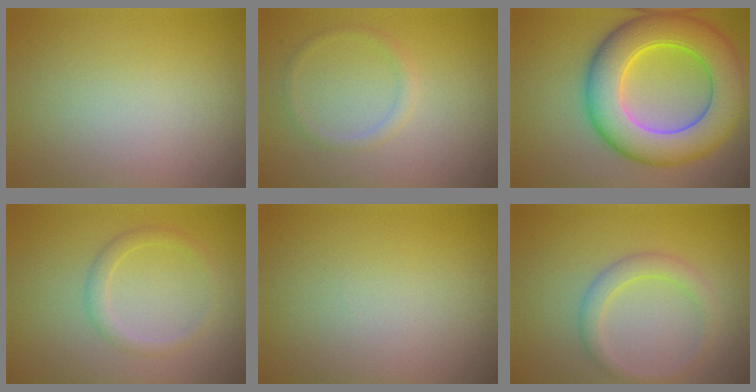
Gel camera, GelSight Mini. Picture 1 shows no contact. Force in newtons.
{"total": 1.2, "press": 1.2, "slide": 0.0}
{"total": 10.7, "press": 10.7, "slide": 0.4}
{"total": 1.7, "press": 1.7, "slide": 0.1}
{"total": 0.0}
{"total": 2.3, "press": 2.3, "slide": 0.0}